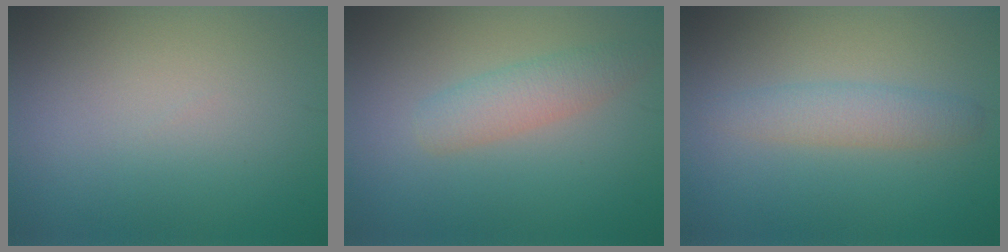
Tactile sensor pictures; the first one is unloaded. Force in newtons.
{"total": 2.7, "press": 2.7, "slide": 0.1}
{"total": 2.5, "press": 2.5, "slide": 0.2}